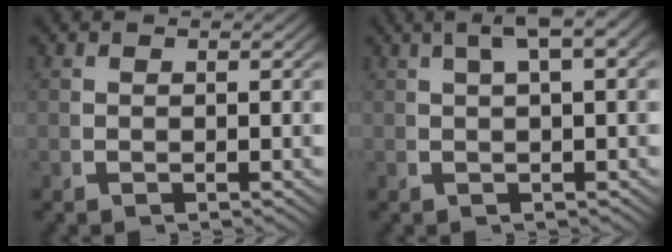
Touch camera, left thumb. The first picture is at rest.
{"total": 5.6, "force": [2.6, 1.9, 4.6], "torque": [-0.058, 0.030, 0.032]}